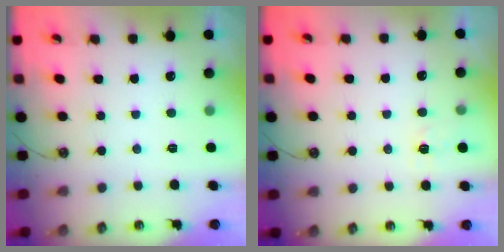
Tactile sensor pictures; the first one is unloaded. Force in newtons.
{"total": 3.3, "press": 3.2, "slide": 0.6}